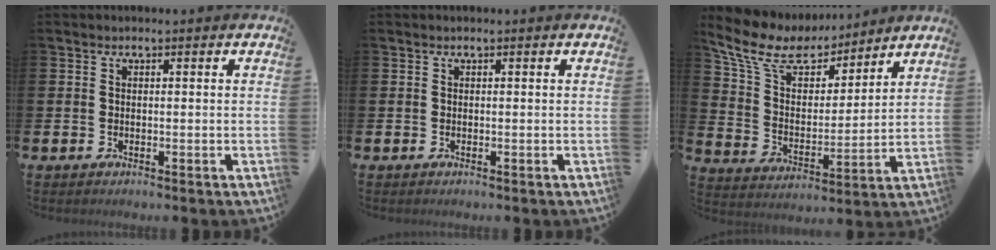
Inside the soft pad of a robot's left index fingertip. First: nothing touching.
{"total": 0.0}
{"total": 10.1, "force": [8.4, 4.3, 3.7], "torque": [-0.120, -0.042, 0.151]}